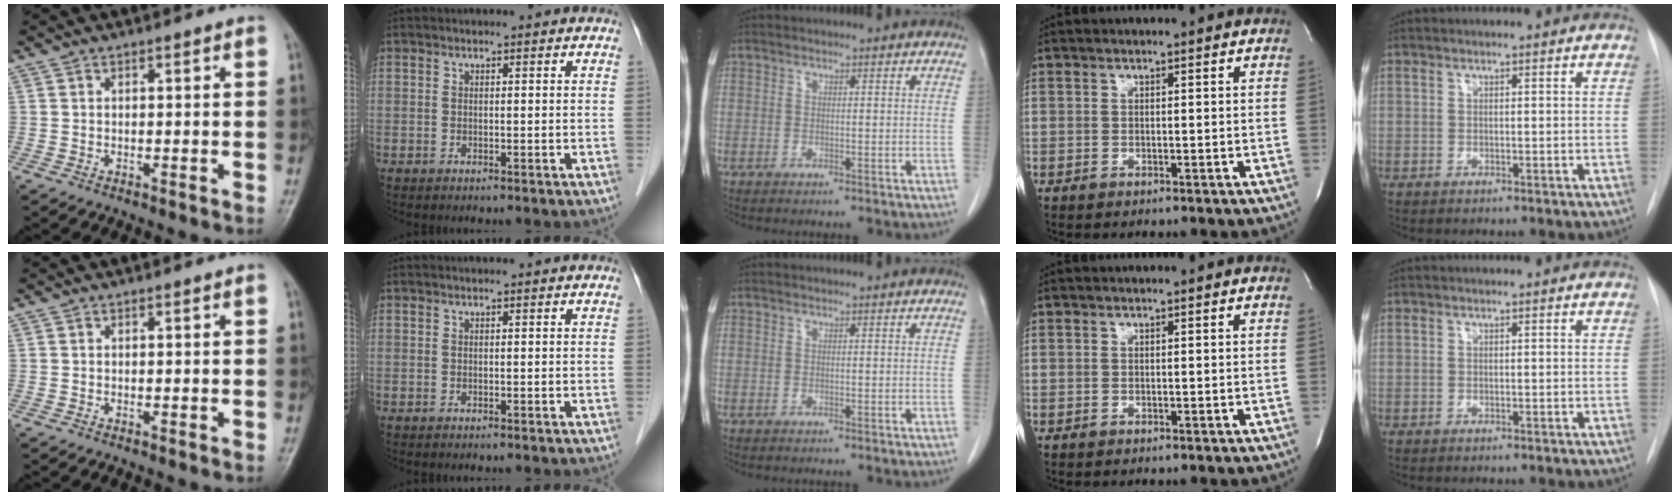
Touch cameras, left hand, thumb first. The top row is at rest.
{}